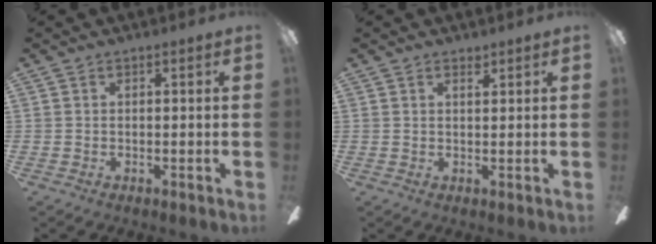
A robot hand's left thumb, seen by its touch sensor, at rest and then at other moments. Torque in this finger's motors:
{"motor_torque": [-0.07, -0.01, -0.09, -0.10, 0.04]}